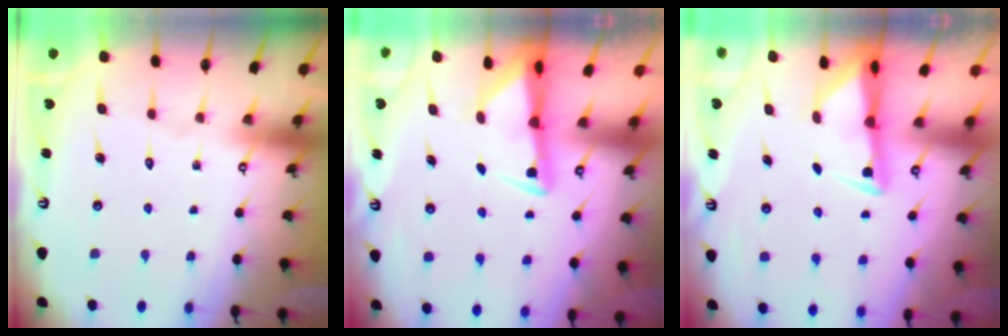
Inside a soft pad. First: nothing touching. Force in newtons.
{"total": 3.0, "press": 3.0, "slide": 0.6}
{"total": 2.9, "press": 2.9, "slide": 0.6}